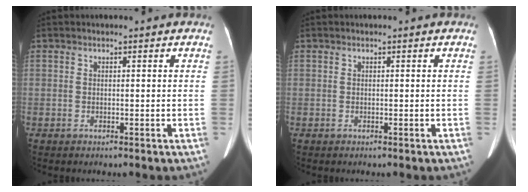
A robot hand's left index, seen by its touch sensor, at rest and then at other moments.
{"total": 0.0}